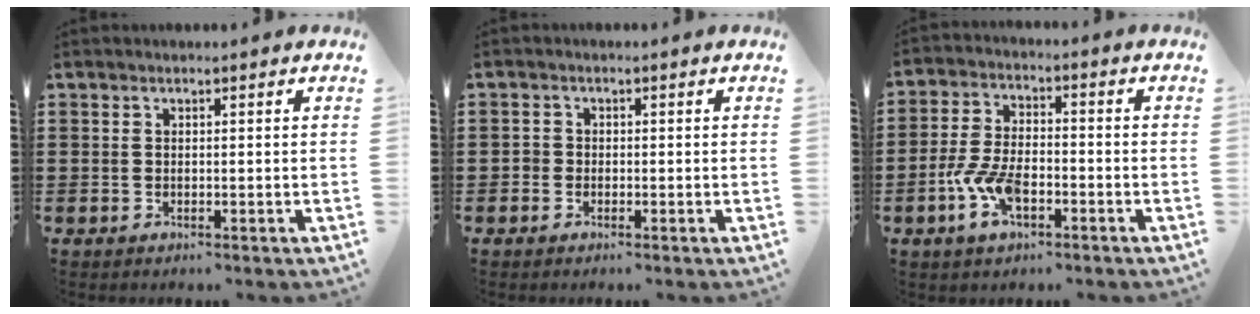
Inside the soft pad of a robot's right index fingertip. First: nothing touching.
{"total": 1.1, "force": [-0.5, 0.9, 0.3], "torque": [-0.008, 0.004, -0.011]}
{"total": 7.0, "force": [-2.8, 3.5, 5.3], "torque": [-0.130, 0.001, -0.059]}